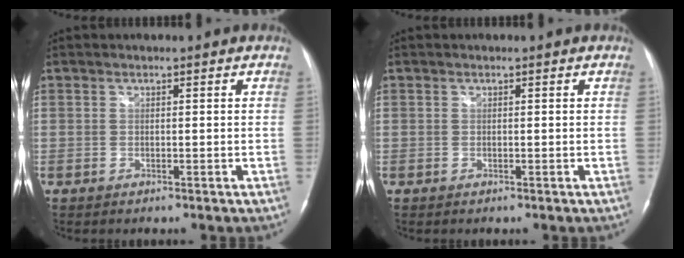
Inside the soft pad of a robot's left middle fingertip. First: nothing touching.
{"total": 0.0}